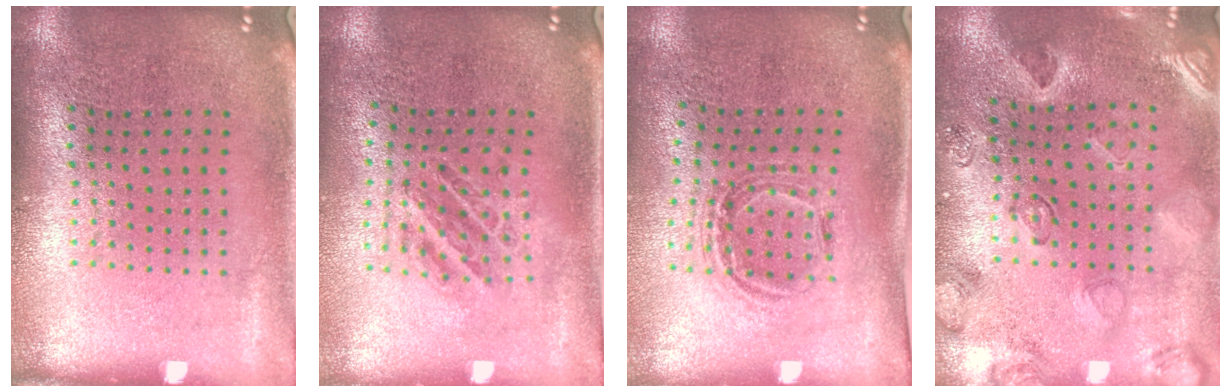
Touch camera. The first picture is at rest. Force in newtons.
{"total": 1.0, "press": 1.0, "slide": 0.1}
{"total": 1.0, "press": 1.0, "slide": 0.1}
{"total": 2.2, "press": 1.8, "slide": 1.3}